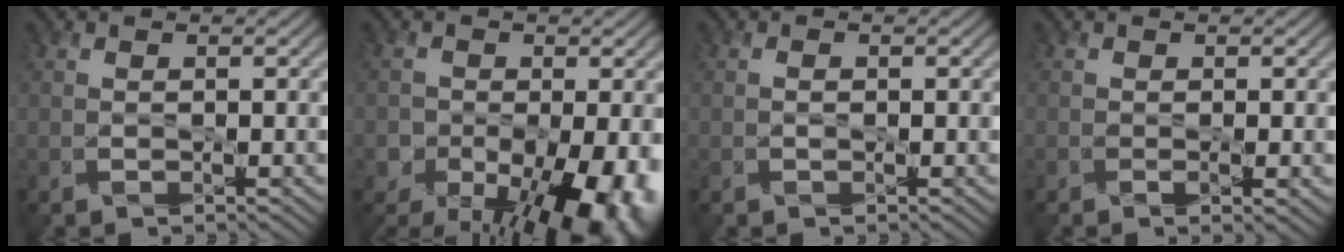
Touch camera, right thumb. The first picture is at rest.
{"total": 17.1, "force": [-7.7, 10.4, 11.3], "torque": [-0.172, -0.037, -0.091]}
{"total": 0.6, "force": [-0.1, 0.4, 0.4], "torque": [-0.009, -0.001, -0.001]}
{"total": 1.6, "force": [-0.5, 0.7, 1.4], "torque": [-0.027, -0.010, -0.005]}